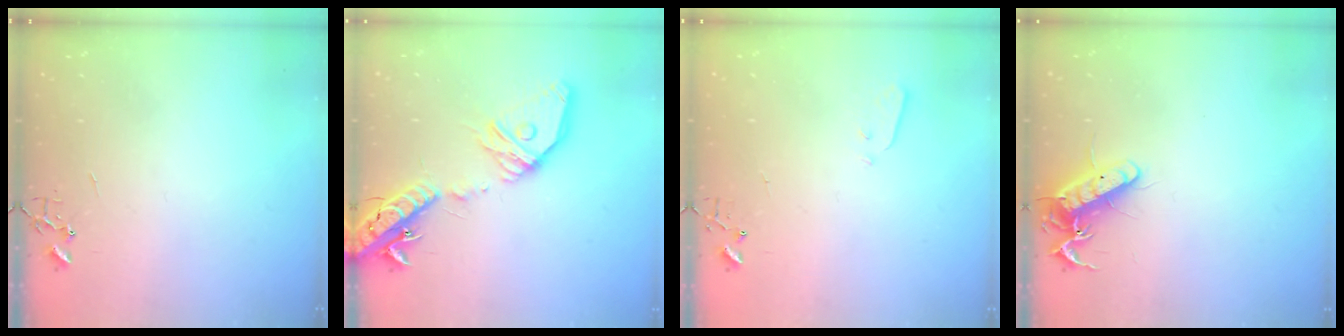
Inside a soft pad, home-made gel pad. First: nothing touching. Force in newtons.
{"total": 23.1, "press": 22.8, "slide": 3.6}
{"total": 2.2, "press": 2.1, "slide": 0.3}
{"total": 13.7, "press": 13.6, "slide": 1.5}